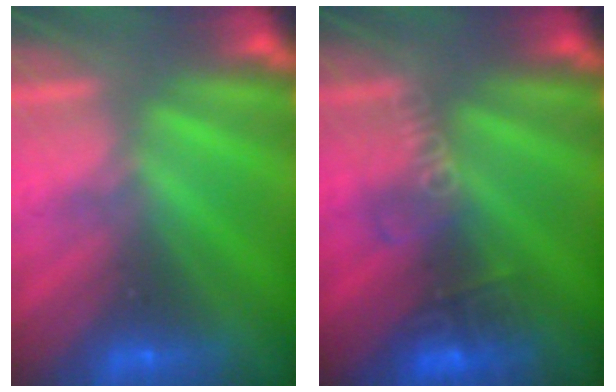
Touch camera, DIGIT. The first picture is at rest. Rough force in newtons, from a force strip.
{"total": 2.8}